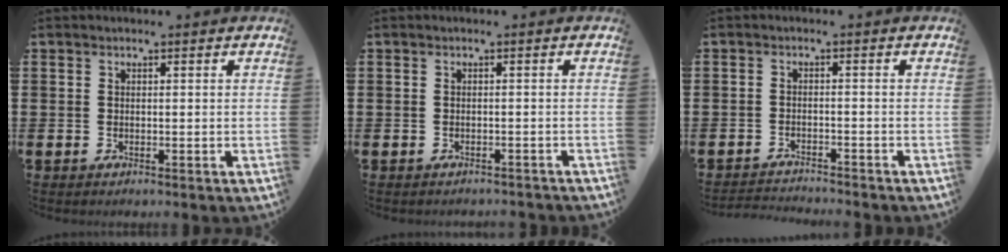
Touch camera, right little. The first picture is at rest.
{"total": 0.6, "force": [-0.6, 0.0, 0.0], "torque": [-0.001, -0.002, -0.012]}
{"total": 1.9, "force": [-1.9, -0.1, 0.0], "torque": [-0.003, 0.002, -0.040]}